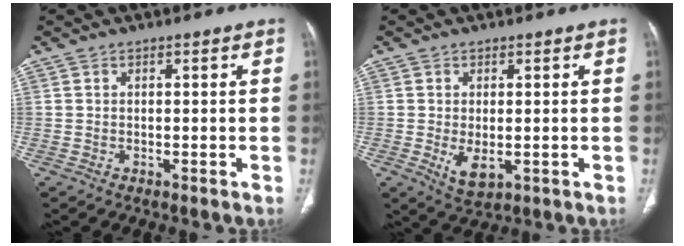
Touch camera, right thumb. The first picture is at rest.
{"total": 4.4, "force": [-0.8, 2.3, 3.7], "torque": [-0.063, -0.013, -0.002]}